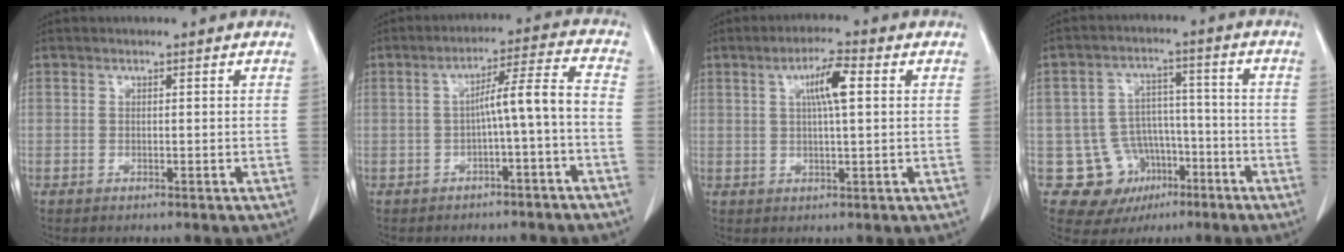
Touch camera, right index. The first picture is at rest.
{"total": 6.9, "force": [-1.8, -0.4, 6.6], "torque": [-0.101, 0.027, -0.023]}
{"total": 5.6, "force": [1.5, 0.6, 5.3], "torque": [-0.094, 0.006, 0.026]}
{"total": 10.1, "force": [-4.0, 9.1, 2.1], "torque": [-0.030, 0.036, -0.048]}